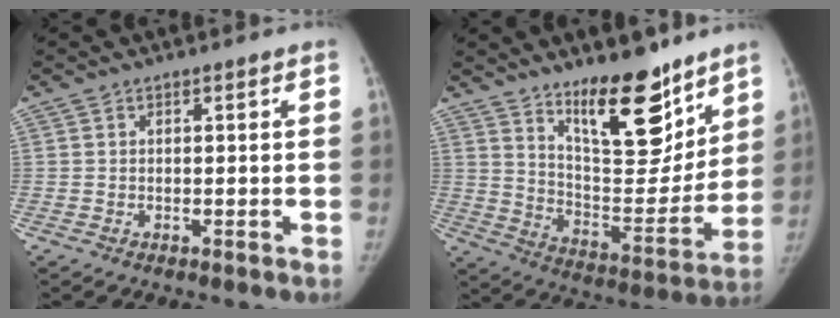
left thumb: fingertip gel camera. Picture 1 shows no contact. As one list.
[{"total": 19.1, "force": [13.1, 6.9, 12.0], "torque": [-0.127, -0.111, 0.213]}]